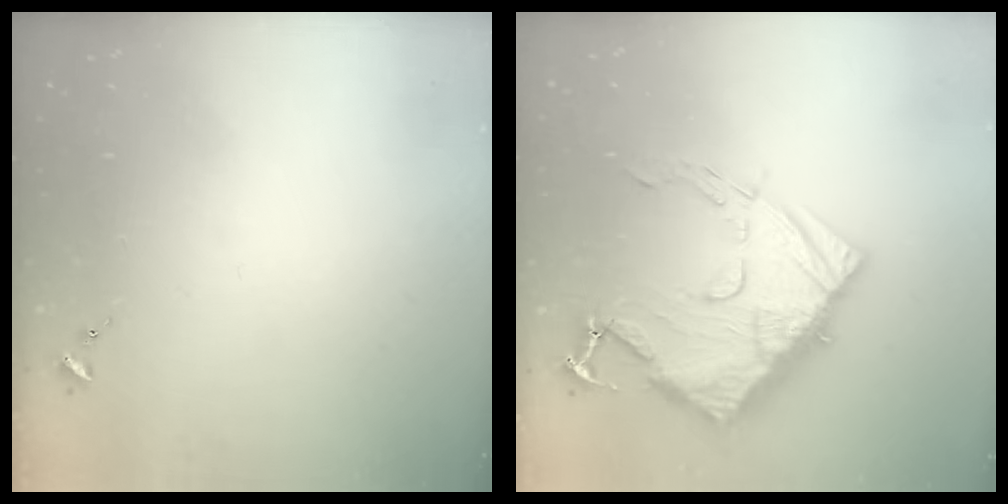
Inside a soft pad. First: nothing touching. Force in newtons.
{"total": 22.1, "press": 22.0, "slide": 2.0}